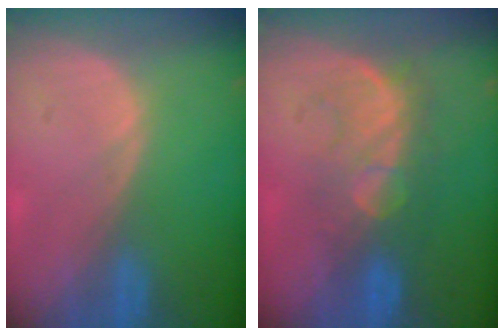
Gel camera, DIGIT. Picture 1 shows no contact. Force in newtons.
{"total": 7.8, "press": 7.7, "slide": 1.5}